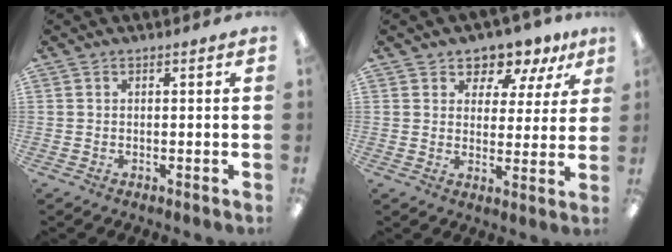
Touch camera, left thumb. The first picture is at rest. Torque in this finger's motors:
{"motor_torque": [0.09, 0.21, -0.09, -0.03, 0.05]}